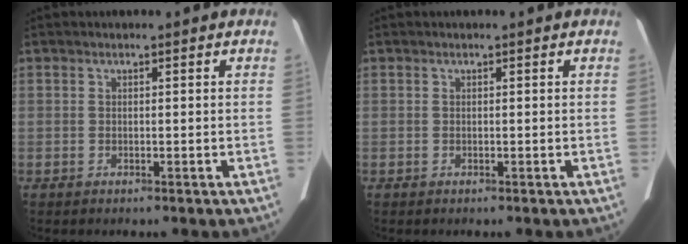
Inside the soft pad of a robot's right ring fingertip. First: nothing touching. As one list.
[{"total": 0.0}]